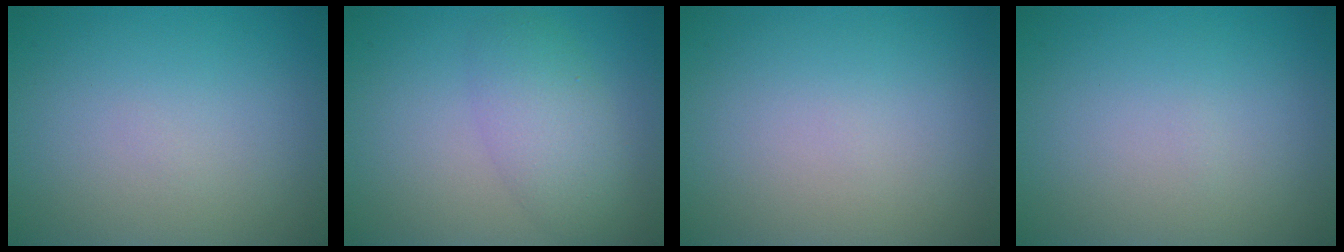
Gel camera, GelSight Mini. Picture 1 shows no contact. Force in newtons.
{"total": 3.7, "press": 3.7, "slide": 0.1}
{"total": 0.0}
{"total": 0.0}